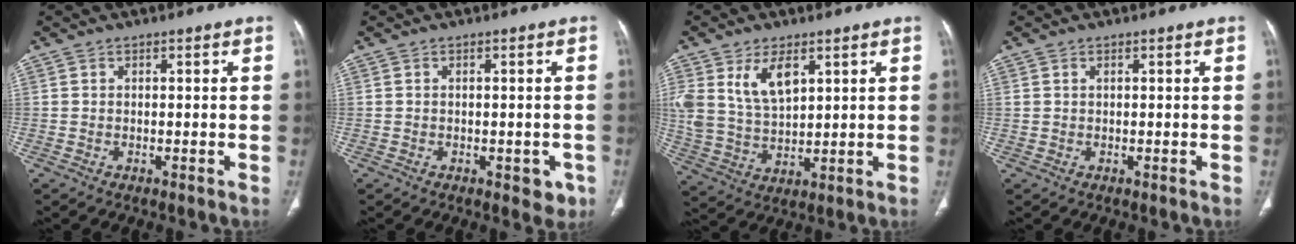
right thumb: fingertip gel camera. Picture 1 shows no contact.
{"total": 3.2, "force": [-1.2, 1.9, 2.3], "torque": [-0.008, 0.002, -0.009]}
{"total": 10.6, "force": [4.9, 5.7, 7.4], "torque": [-0.135, -0.018, 0.108]}
{"total": 0.5, "force": [0.3, 0.2, 0.3], "torque": [-0.009, 0.004, 0.009]}